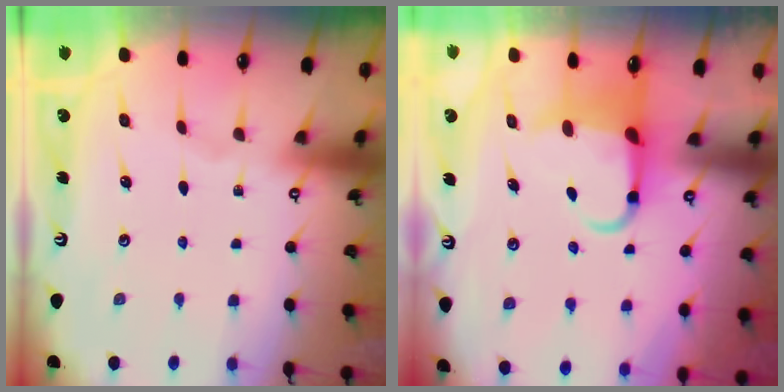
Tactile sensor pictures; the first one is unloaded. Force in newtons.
{"total": 5.7, "press": 5.6, "slide": 1.1}